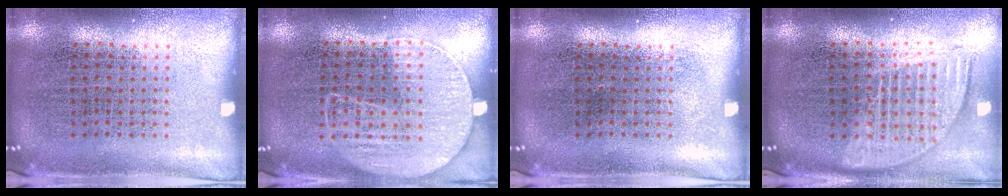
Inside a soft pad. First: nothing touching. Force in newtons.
{"total": 1.3, "press": 1.0, "slide": 0.7}
{"total": 0.0}
{"total": 1.8, "press": 1.5, "slide": 0.9}